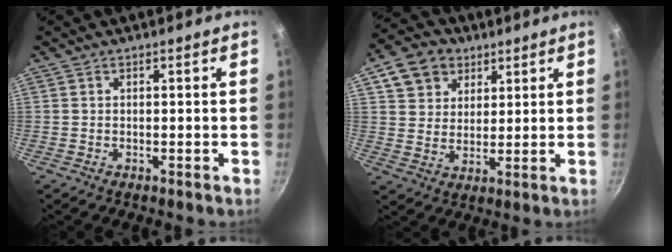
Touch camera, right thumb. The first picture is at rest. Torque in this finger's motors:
{"motor_torque": [-0.59, 0.72, -0.36, 0.04, 0.12]}